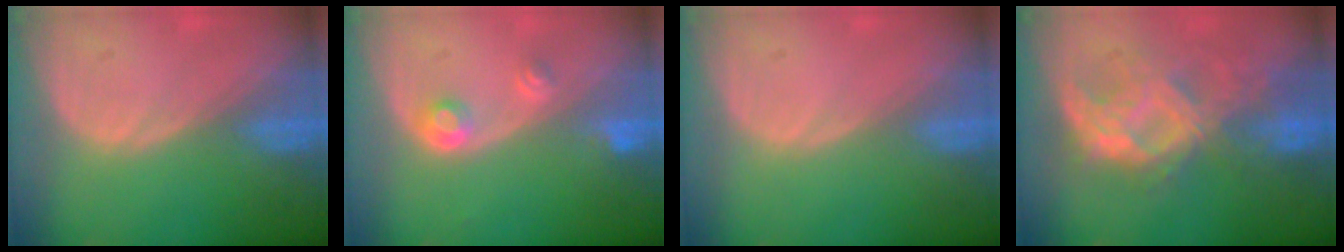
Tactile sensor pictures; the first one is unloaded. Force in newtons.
{"total": 2.9, "press": 2.7, "slide": 1.0}
{"total": 0.0}
{"total": 8.8, "press": 8.5, "slide": 2.0}